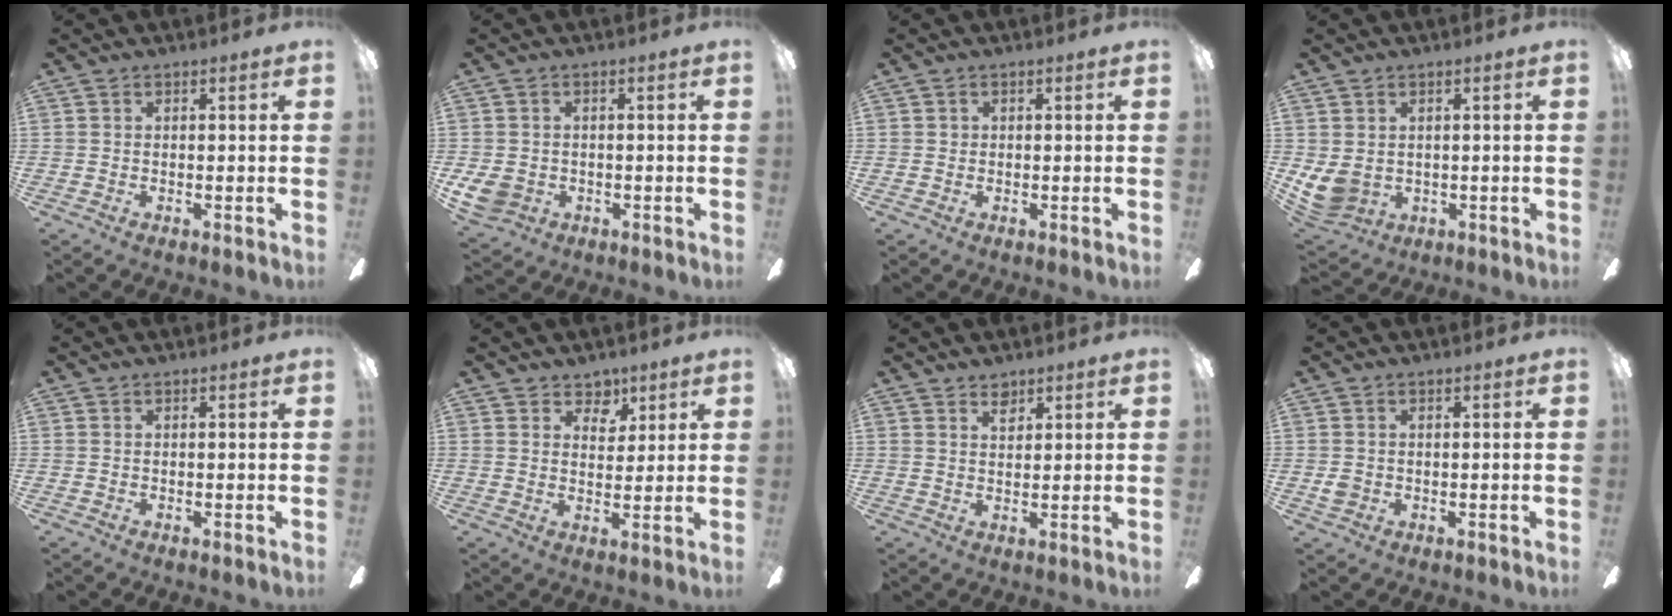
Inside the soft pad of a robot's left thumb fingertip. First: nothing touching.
{"total": 5.5, "force": [-1.3, 4.7, 2.6], "torque": [-0.071, 0.012, -0.023]}
{"total": 0.9, "force": [-0.1, 0.9, 0.1], "torque": [-0.002, 0.006, -0.004]}
{"total": 6.5, "force": [0.9, 5.4, 3.6], "torque": [-0.094, -0.008, 0.016]}
{"total": 0.0}
{"total": 5.4, "force": [3.8, 3.7, 1.0], "torque": [-0.004, -0.021, 0.064]}
{"total": 3.0, "force": [2.3, 1.7, 1.1], "torque": [-0.008, -0.009, 0.041]}
{"total": 2.2, "force": [-0.1, 2.0, 0.9], "torque": [-0.008, 0.003, -0.005]}